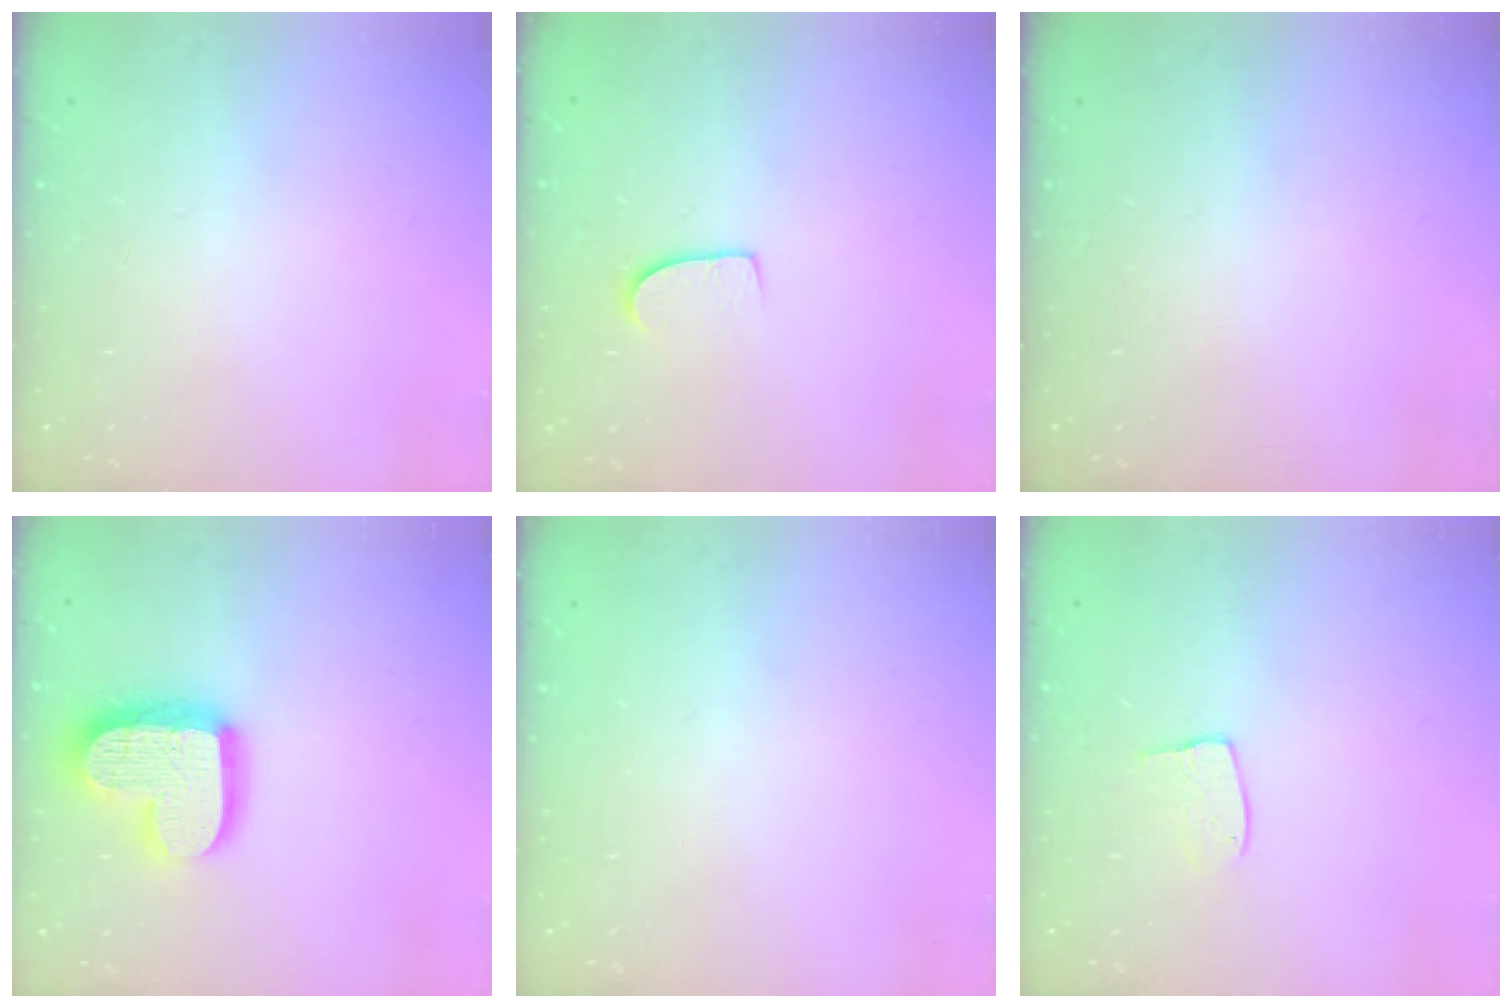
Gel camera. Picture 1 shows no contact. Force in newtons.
{"total": 6.8, "press": 6.8, "slide": 0.4}
{"total": 0.0}
{"total": 17.7, "press": 17.6, "slide": 1.3}
{"total": 0.0}
{"total": 7.5, "press": 7.5, "slide": 0.4}